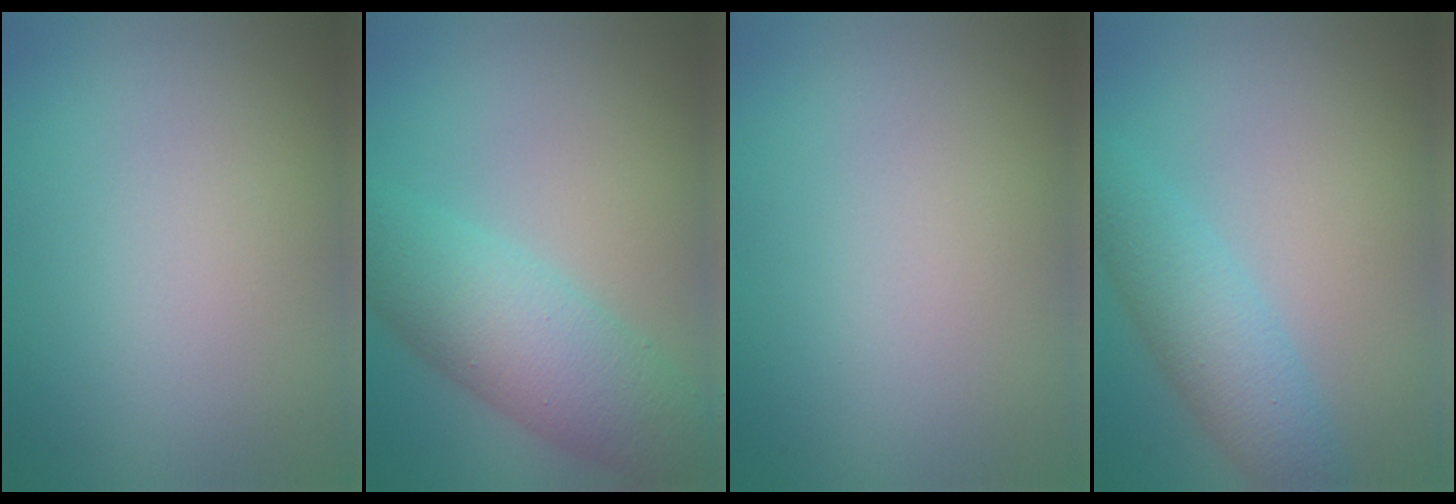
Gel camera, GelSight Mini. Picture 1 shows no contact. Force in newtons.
{"total": 7.3, "press": 7.3, "slide": 0.1}
{"total": 0.0}
{"total": 4.0, "press": 4.0, "slide": 0.2}